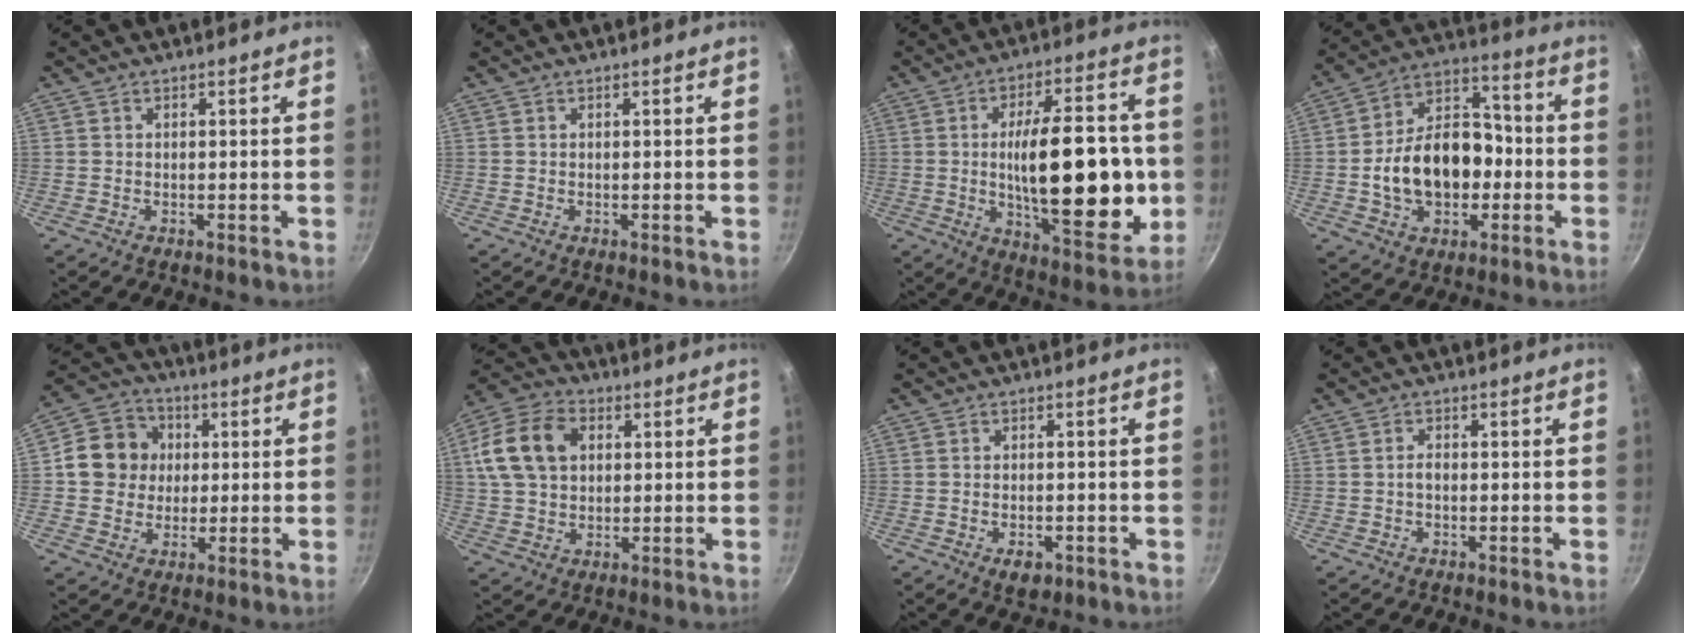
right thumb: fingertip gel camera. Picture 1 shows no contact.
{"total": 0.0}
{"total": 24.1, "force": [-1.4, 9.7, 22.0], "torque": [-0.305, -0.005, -0.015]}
{"total": 18.1, "force": [-2.7, 12.8, 12.6], "torque": [-0.177, 0.050, -0.047]}
{"total": 10.7, "force": [1.3, 9.7, 4.3], "torque": [-0.044, 0.015, 0.010]}
{"total": 13.9, "force": [3.2, 10.1, 9.0], "torque": [-0.156, 0.014, 0.047]}
{"total": 3.6, "force": [-1.6, 2.2, 2.4], "torque": [-0.036, 0.006, -0.017]}
{"total": 1.5, "force": [-0.3, 0.9, 1.2], "torque": [-0.019, 0.009, -0.006]}